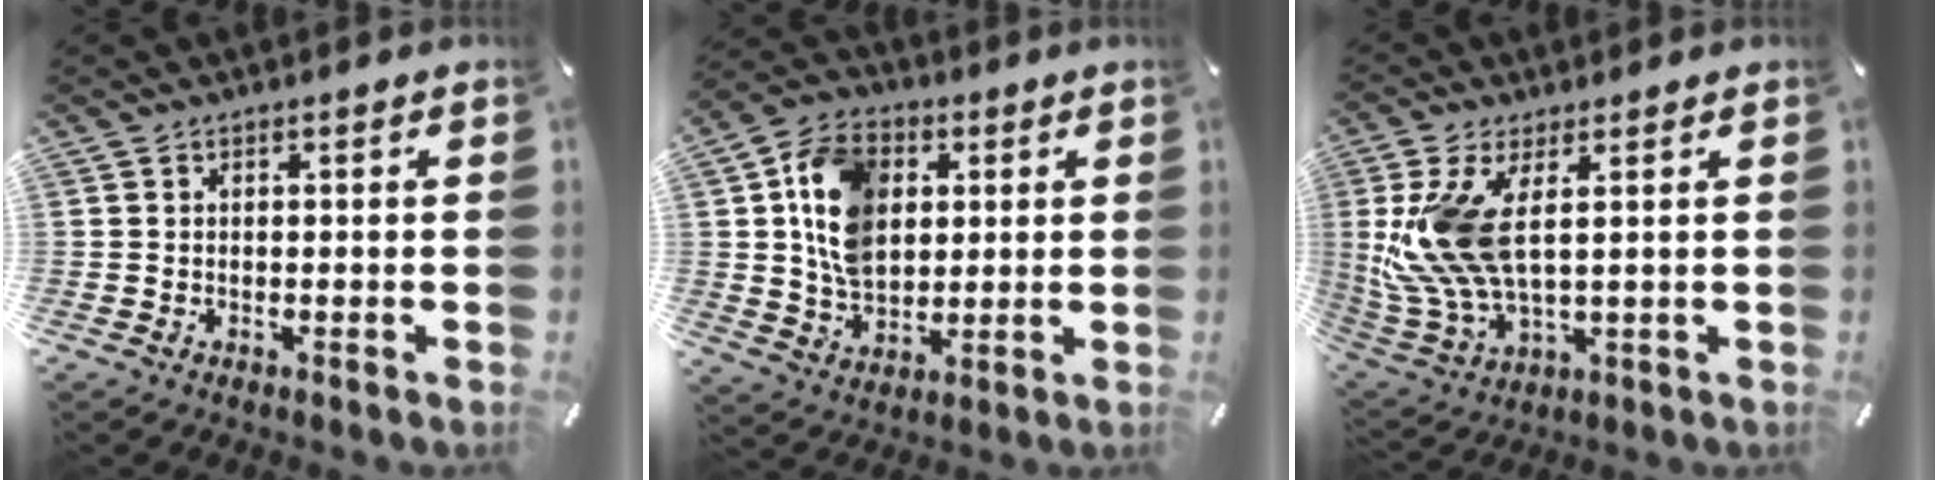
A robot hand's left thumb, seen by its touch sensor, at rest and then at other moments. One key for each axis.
{"total": 13.2, "fx": 2.8, "fy": 10.2, "fz": 7.9, "tx": -0.160, "ty": 0.012, "tz": 0.055}
{"total": 13.7, "fx": 3.5, "fy": 6.3, "fz": 11.6, "tx": -0.258, "ty": -0.014, "tz": 0.067}